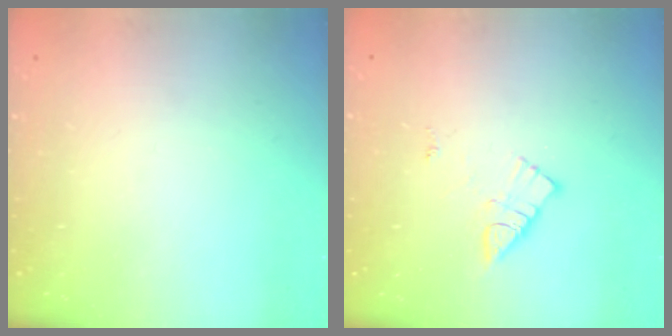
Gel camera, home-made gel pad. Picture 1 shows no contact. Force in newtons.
{"total": 9.3, "press": 9.3, "slide": 0.5}